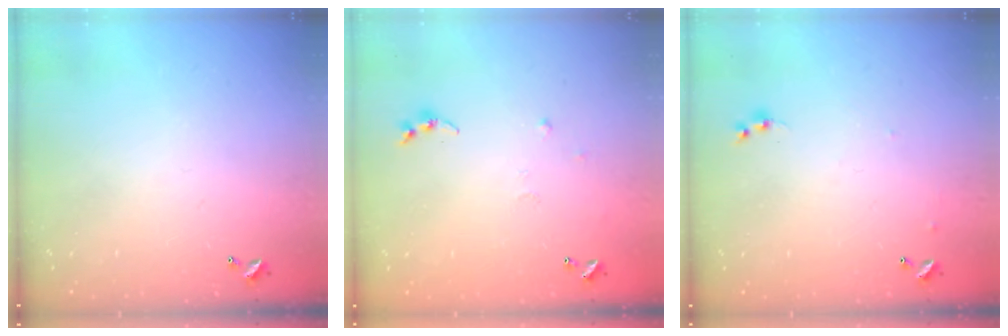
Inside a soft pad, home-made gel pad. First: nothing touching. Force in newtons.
{"total": 7.8, "press": 7.7, "slide": 0.8}
{"total": 4.2, "press": 4.2, "slide": 0.6}